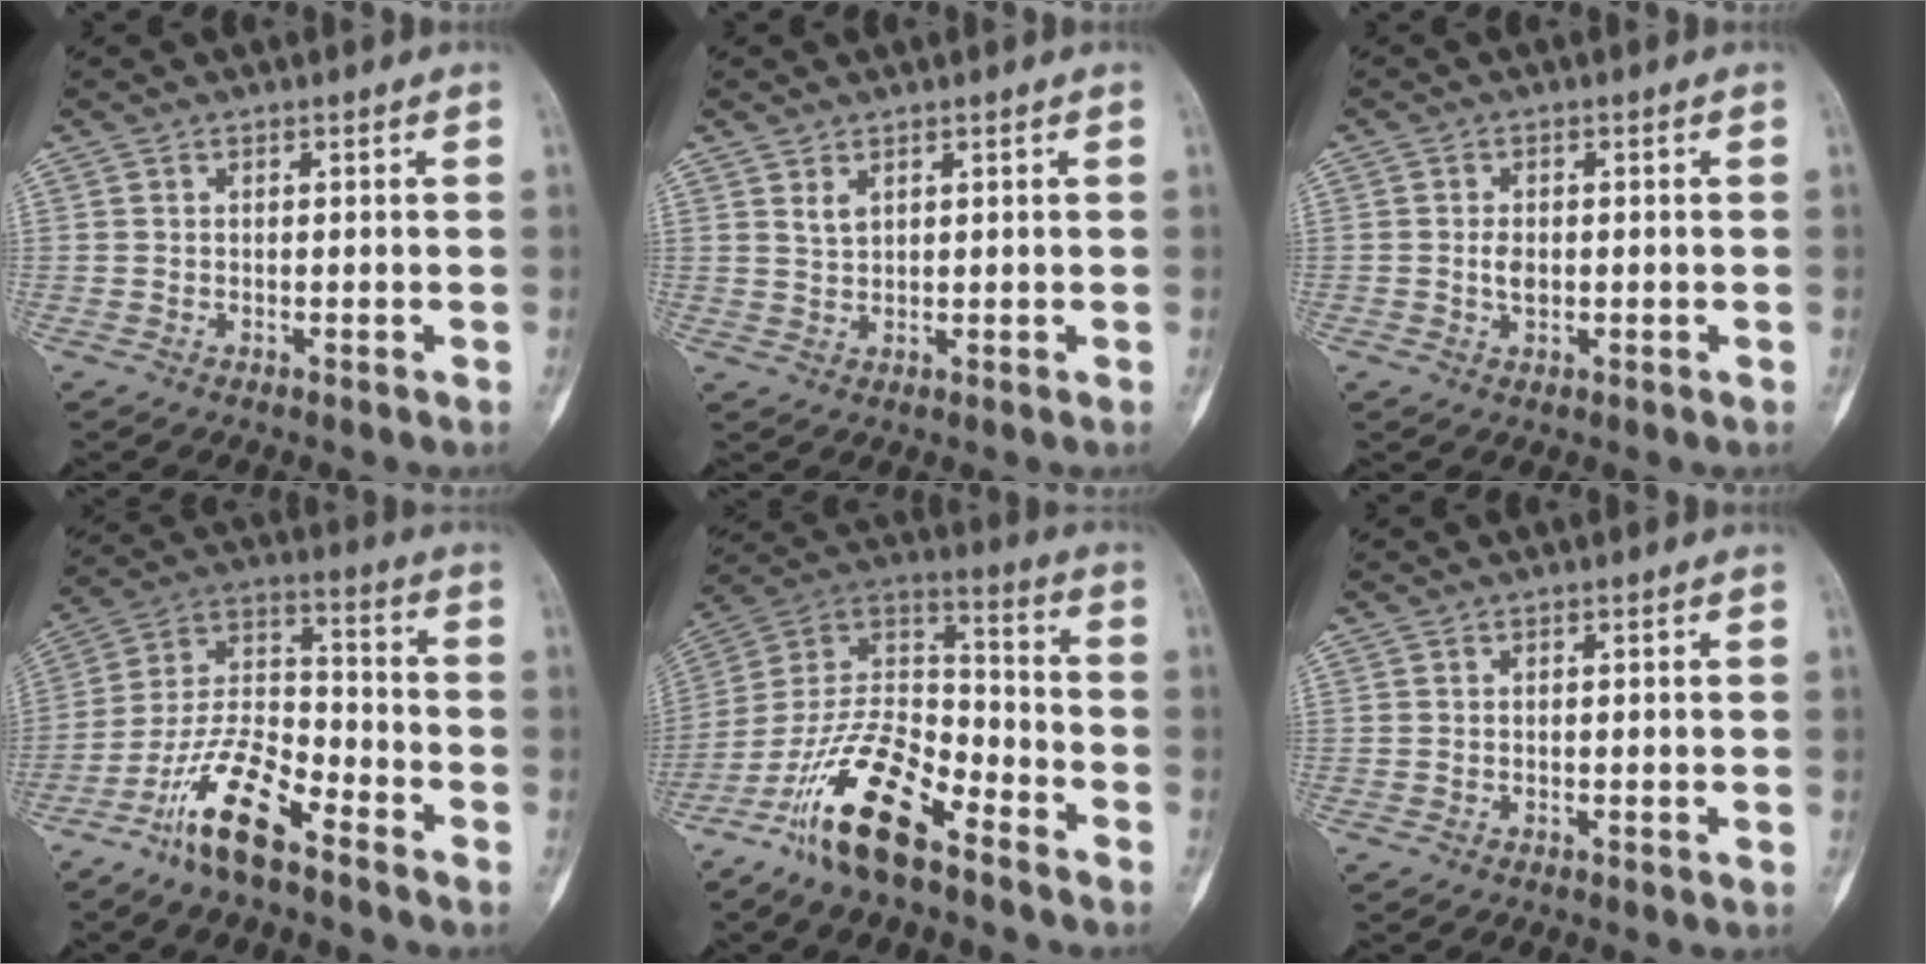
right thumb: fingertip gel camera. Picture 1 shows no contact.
{"total": 1.8, "force": [1.1, 0.8, 1.1], "torque": [-0.020, -0.006, 0.027]}
{"total": 2.3, "force": [-0.1, 1.5, 1.7], "torque": [-0.021, 0.003, -0.003]}
{"total": 13.6, "force": [-9.1, 4.4, 9.0], "torque": [-0.178, 0.066, -0.178]}
{"total": 17.8, "force": [-11.5, 6.7, 11.9], "torque": [-0.217, 0.077, -0.218]}
{"total": 0.0}